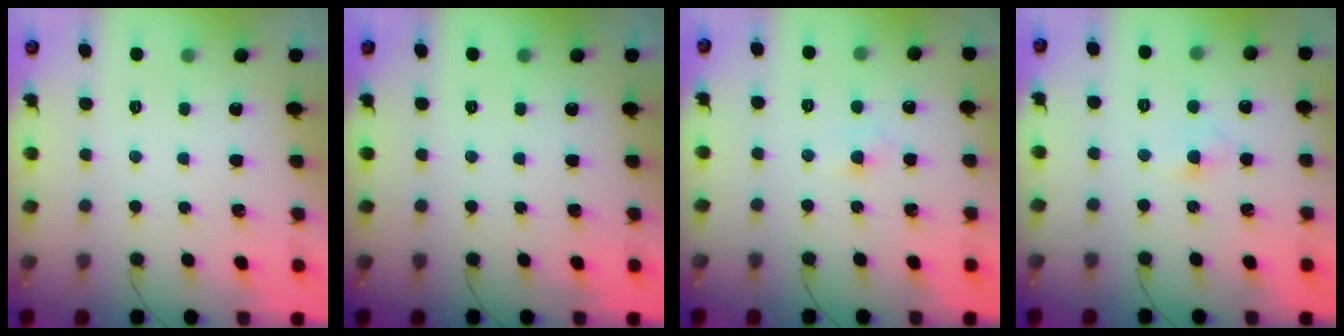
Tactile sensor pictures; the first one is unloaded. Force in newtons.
{"total": 0.0}
{"total": 1.9, "press": 1.8, "slide": 0.8}
{"total": 2.9, "press": 2.6, "slide": 1.2}